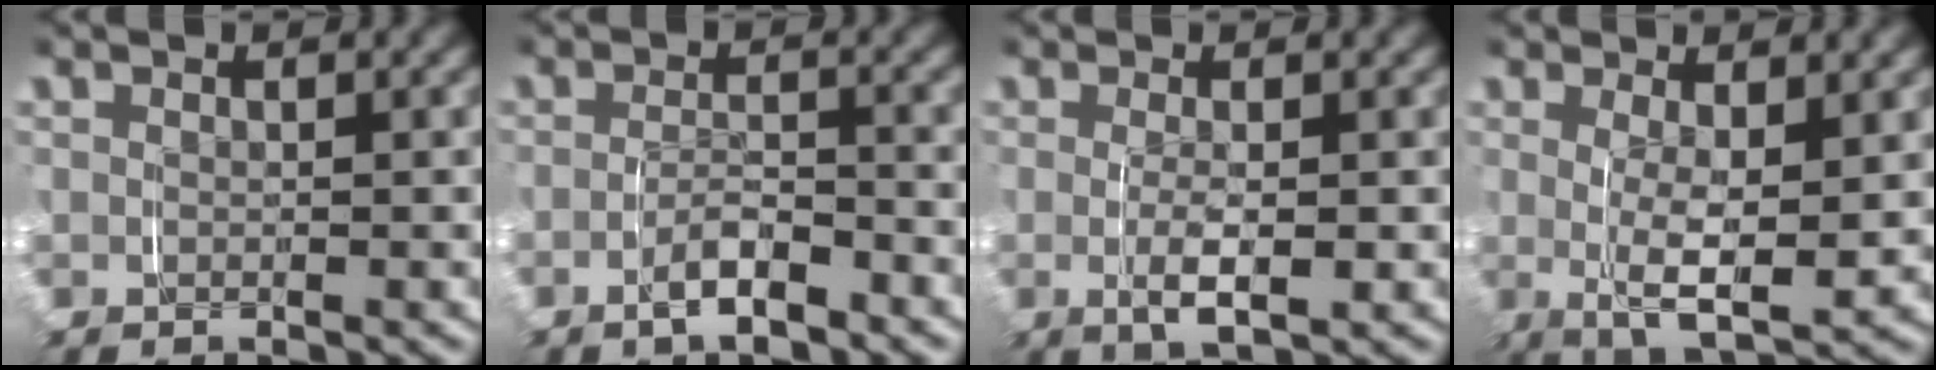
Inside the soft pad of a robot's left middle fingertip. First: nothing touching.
{"total": 2.5, "force": [-1.8, 0.6, 1.5], "torque": [-0.026, 0.001, -0.035]}
{"total": 3.1, "force": [-0.4, 0.9, 3.0], "torque": [-0.054, -0.007, -0.003]}
{"total": 5.4, "force": [0.1, 1.8, 5.0], "torque": [-0.092, -0.020, 0.007]}